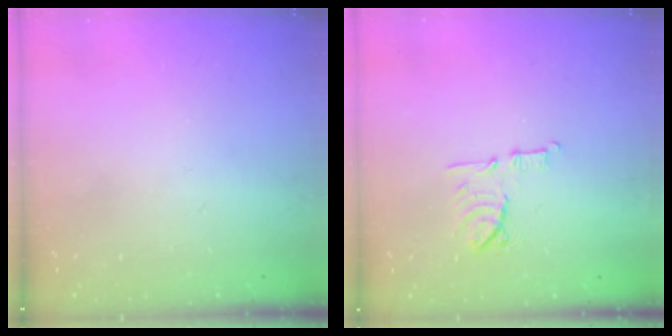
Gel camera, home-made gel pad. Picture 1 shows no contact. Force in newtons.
{"total": 9.5, "press": 9.5, "slide": 0.8}